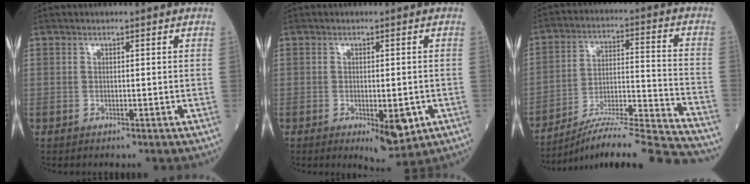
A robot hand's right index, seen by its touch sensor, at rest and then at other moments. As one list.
[{"total": 5.6, "force": [-1.9, 1.7, 4.9], "torque": [-0.065, -0.009, -0.014]}, {"total": 19.8, "force": [-18.3, -0.4, 7.7], "torque": [-0.105, 0.007, -0.279]}]